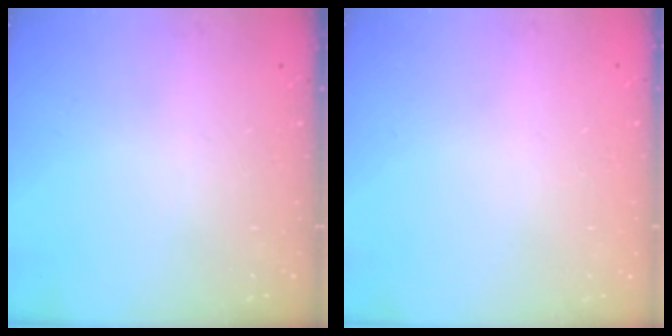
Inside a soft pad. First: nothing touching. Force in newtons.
{"total": 0.0}